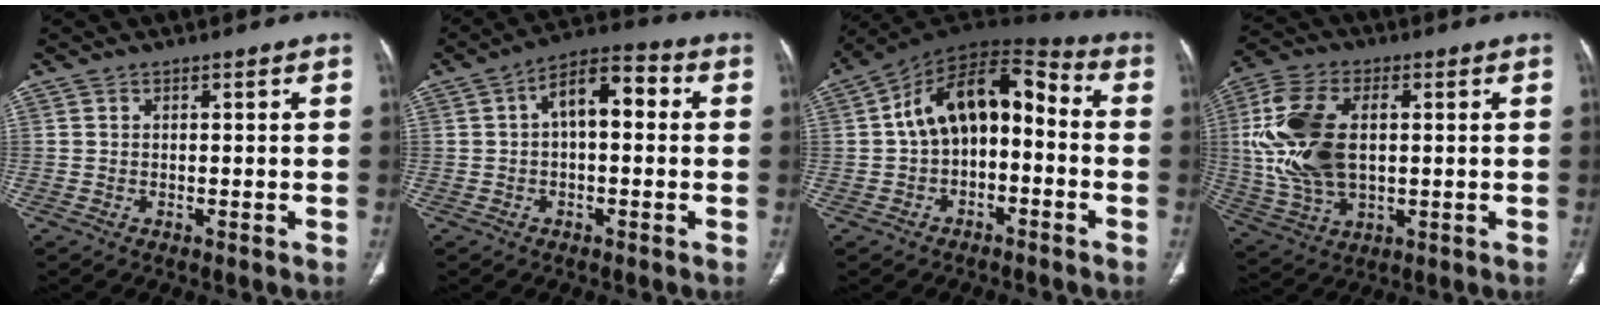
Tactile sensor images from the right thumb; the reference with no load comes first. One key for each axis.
{"total": 9.6, "fx": 1.4, "fy": 4.8, "fz": 8.2, "tx": -0.118, "ty": 0.034, "tz": 0.012}
{"total": 14.3, "fx": -0.8, "fy": 8.9, "fz": 11.2, "tx": -0.150, "ty": 0.062, "tz": -0.025}
{"total": 17.5, "fx": 1.8, "fy": 10.2, "fz": 14.2, "tx": -0.304, "ty": 0.001, "tz": 0.040}